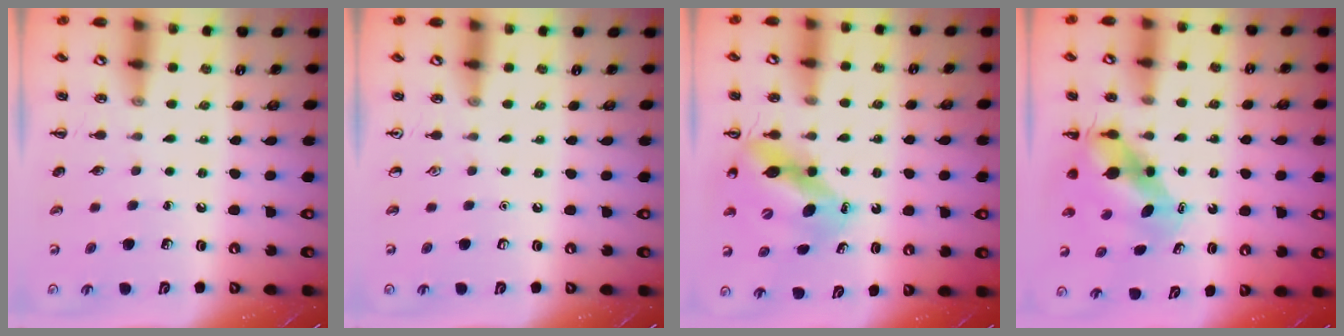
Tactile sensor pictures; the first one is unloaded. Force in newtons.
{"total": 0.0}
{"total": 9.8, "press": 9.4, "slide": 2.6}
{"total": 6.8, "press": 6.6, "slide": 1.5}